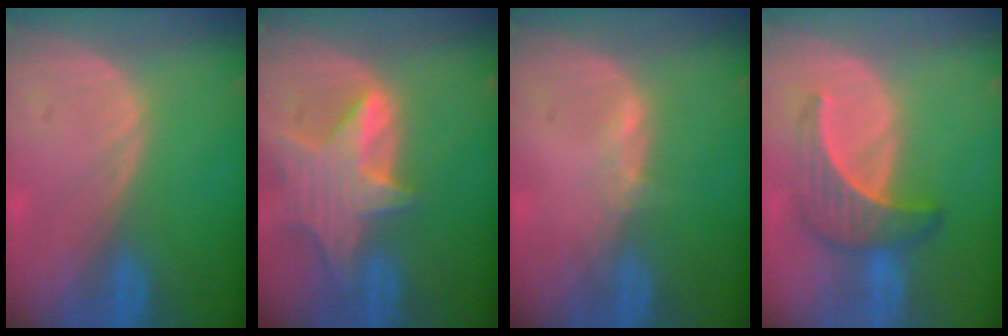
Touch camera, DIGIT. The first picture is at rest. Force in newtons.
{"total": 8.5, "press": 7.5, "slide": 3.9}
{"total": 1.1, "press": 1.1, "slide": 0.3}
{"total": 6.3, "press": 6.0, "slide": 1.9}